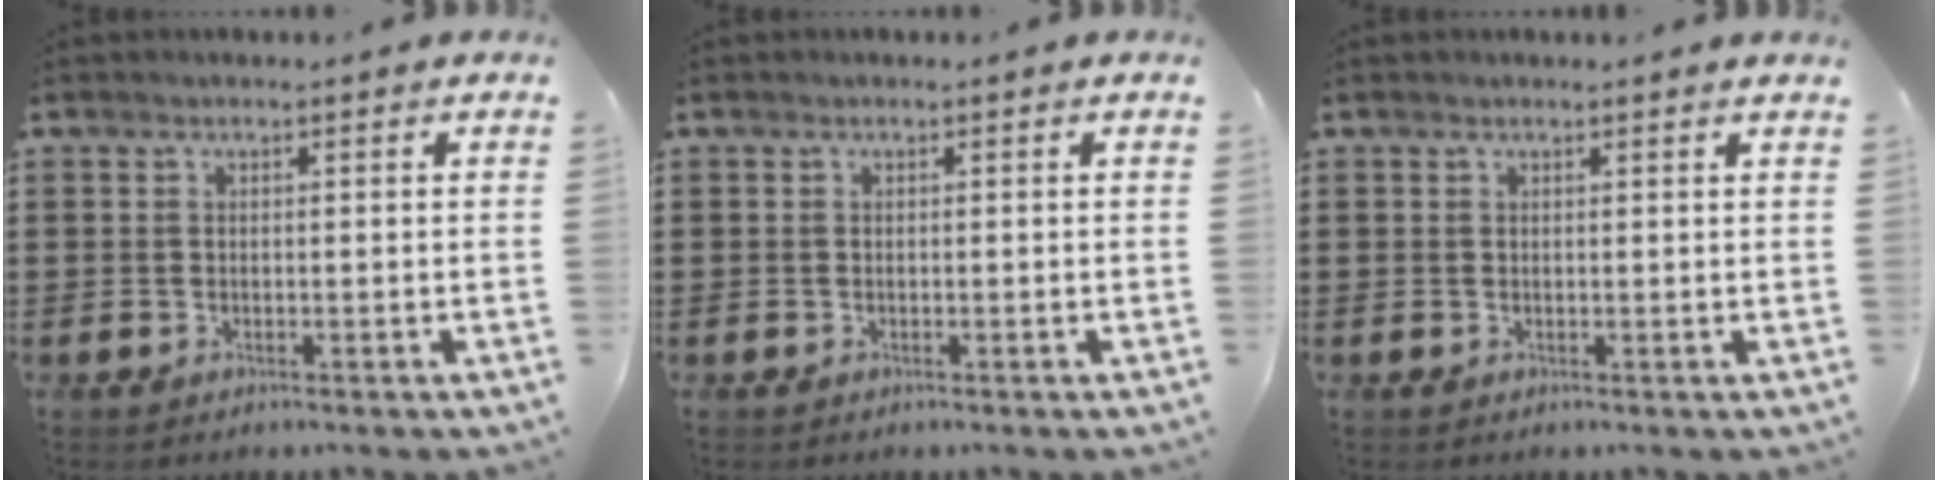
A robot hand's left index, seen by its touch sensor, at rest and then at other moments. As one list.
[{"total": 0.0}, {"total": 0.7, "force": [0.6, -0.1, 0.3], "torque": [-0.007, -0.003, 0.011]}]